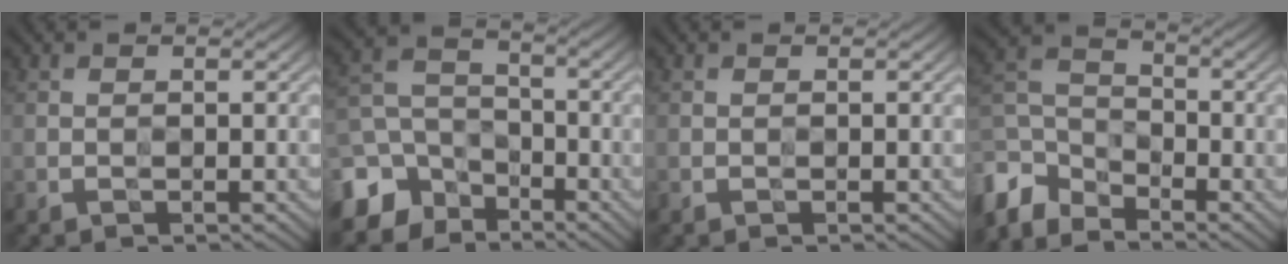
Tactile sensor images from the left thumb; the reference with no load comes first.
{"total": 9.4, "force": [-5.9, 6.7, 3.2], "torque": [-0.106, -0.020, -0.118]}
{"total": 0.0}
{"total": 7.6, "force": [-5.7, 4.0, 3.1], "torque": [-0.077, -0.005, -0.134]}